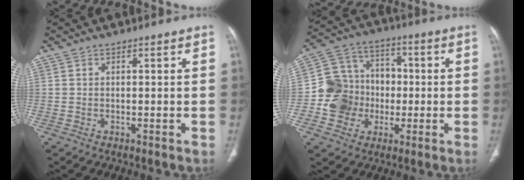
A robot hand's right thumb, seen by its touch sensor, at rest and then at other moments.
{"total": 13.0, "force": [-2.1, 11.9, 4.8], "torque": [-0.040, 0.035, -0.038]}